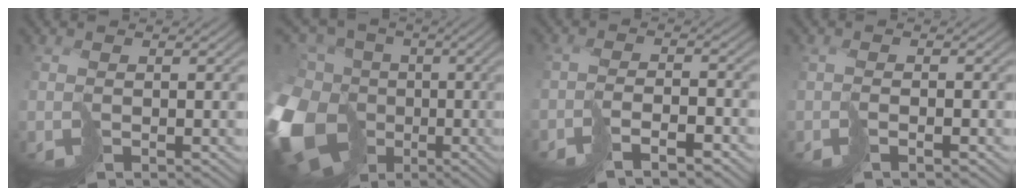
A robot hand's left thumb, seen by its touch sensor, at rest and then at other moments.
{"total": 19.8, "force": [-5.9, 16.0, 9.9], "torque": [-0.279, -0.020, -0.099]}
{"total": 3.7, "force": [-2.9, 0.5, 2.3], "torque": [-0.032, 0.006, -0.050]}
{"total": 0.7, "force": [-0.3, -0.1, 0.6], "torque": [-0.009, 0.004, -0.005]}